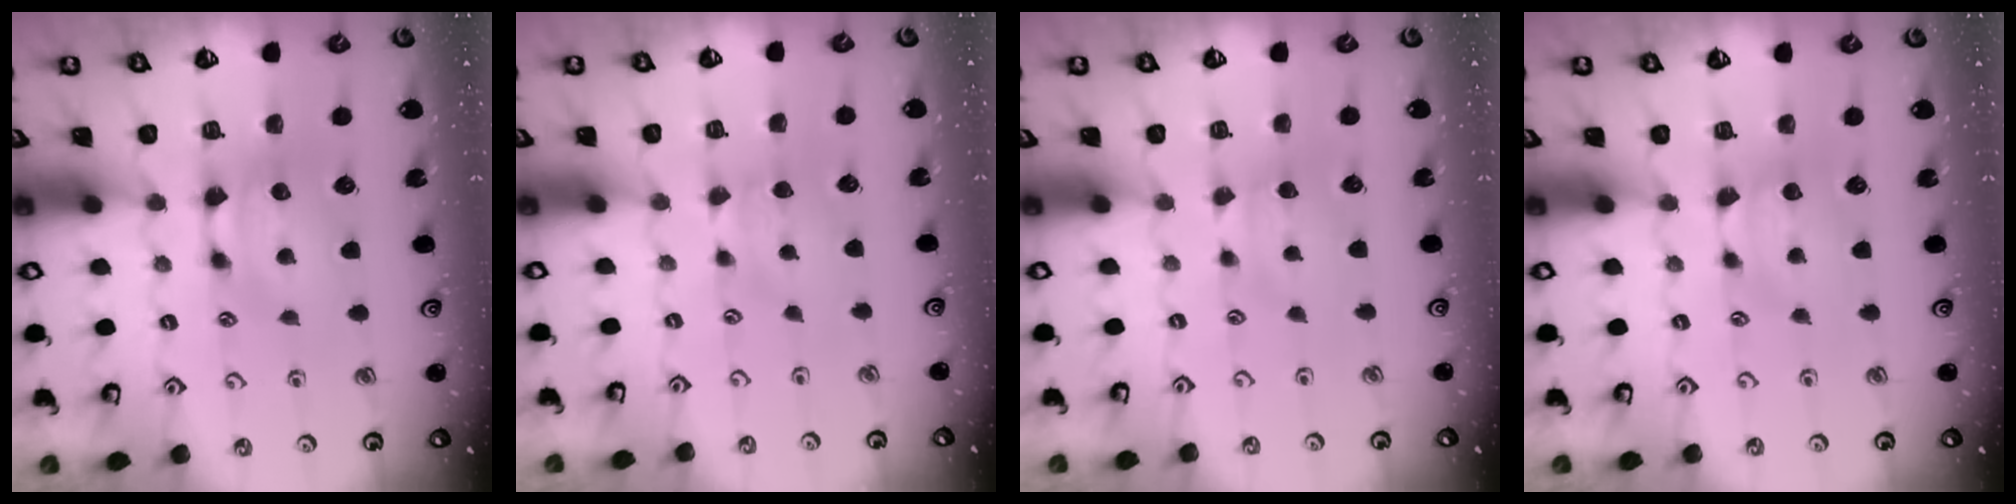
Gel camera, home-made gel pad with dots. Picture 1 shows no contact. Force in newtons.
{"total": 2.4, "press": 2.3, "slide": 0.5}
{"total": 2.1, "press": 2.0, "slide": 0.5}
{"total": 1.0, "press": 0.9, "slide": 0.3}